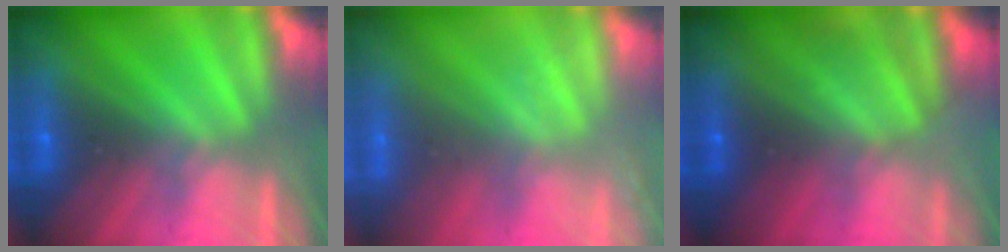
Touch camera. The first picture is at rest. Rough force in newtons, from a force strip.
{"total": 2.0}
{"total": 1.7}